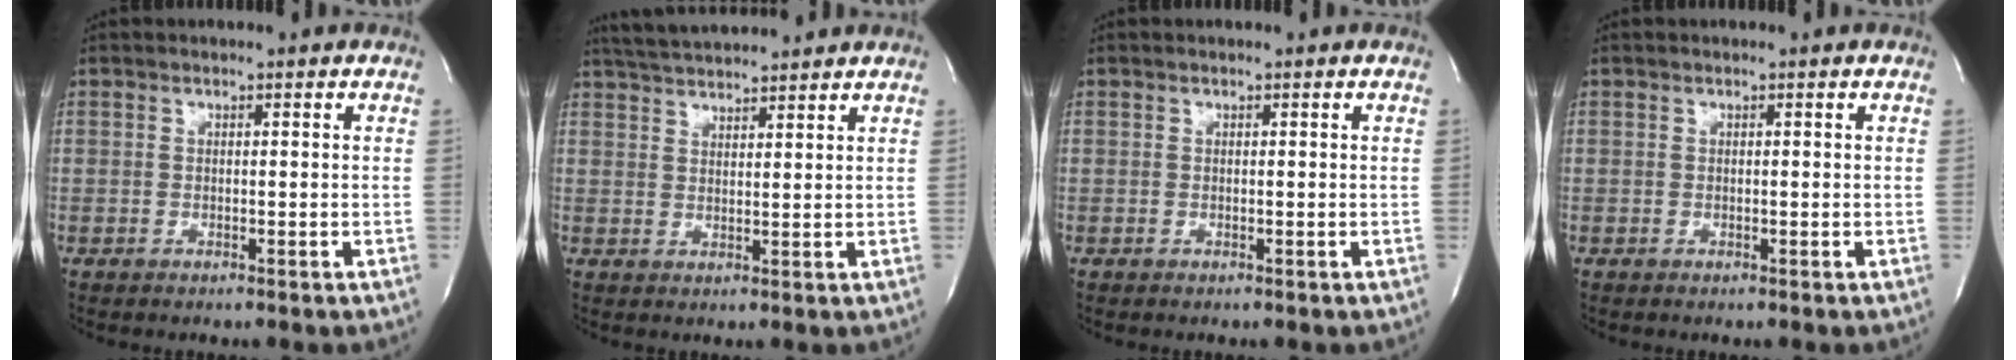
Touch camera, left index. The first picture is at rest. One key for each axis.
{"total": 7.8, "fx": 7.4, "fy": 0.2, "fz": 2.4, "tx": -0.052, "ty": 0.028, "tz": 0.124}
{"total": 0.0}
{"total": 0.0}